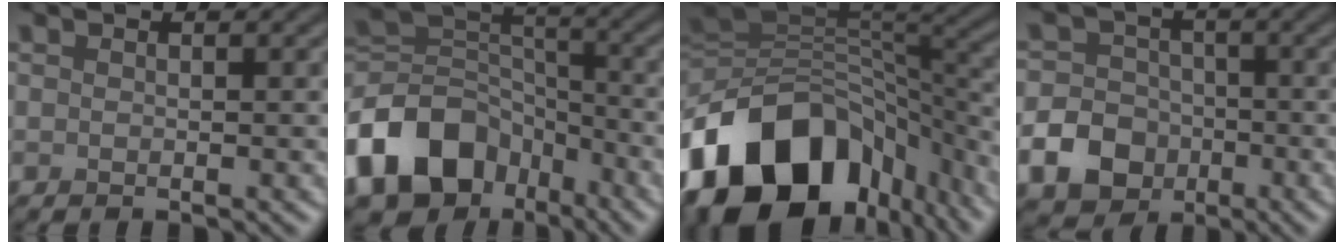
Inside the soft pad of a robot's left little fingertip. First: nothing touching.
{"total": 12.0, "force": [-6.4, 8.1, 6.1], "torque": [-0.123, 0.005, -0.129]}
{"total": 16.8, "force": [-8.5, 11.4, 9.0], "torque": [-0.190, -0.016, -0.127]}
{"total": 9.0, "force": [-3.8, 7.6, 2.9], "torque": [-0.049, -0.027, -0.093]}